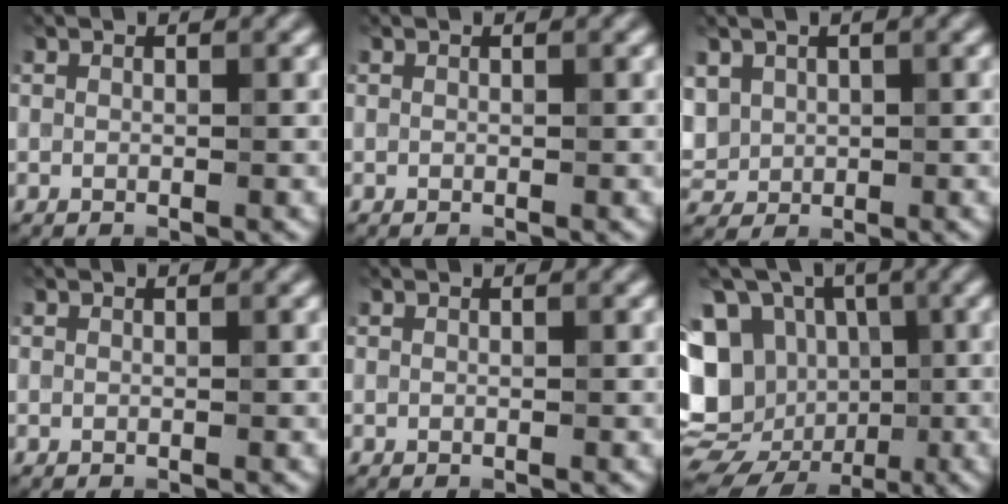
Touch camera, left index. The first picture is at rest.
{"total": 0.0}
{"total": 2.3, "force": [0.7, 2.0, 0.9], "torque": [-0.025, -0.003, 0.020]}
{"total": 0.0}
{"total": 0.0}
{"total": 18.3, "force": [-3.1, 16.3, 7.6], "torque": [-0.178, 0.002, -0.069]}